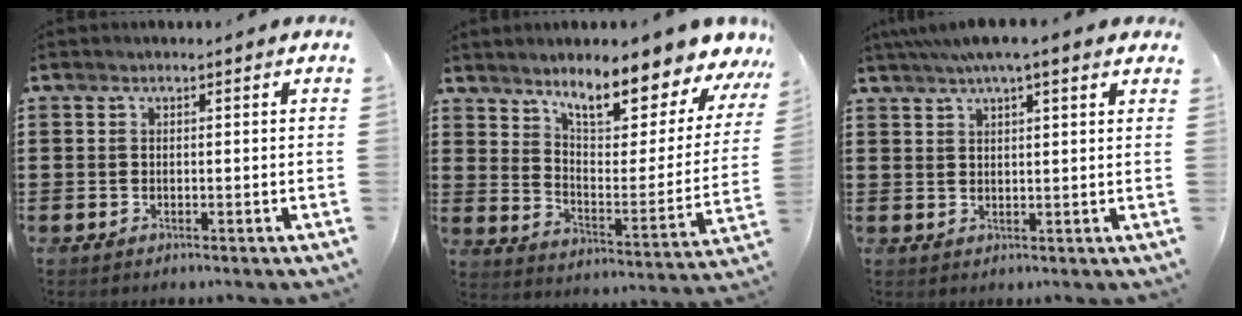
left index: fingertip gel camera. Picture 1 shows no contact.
{"total": 10.6, "force": [9.1, 1.6, 5.2], "torque": [-0.095, -0.067, 0.151]}
{"total": 4.5, "force": [3.4, 0.6, 2.9], "torque": [-0.064, 0.003, 0.061]}